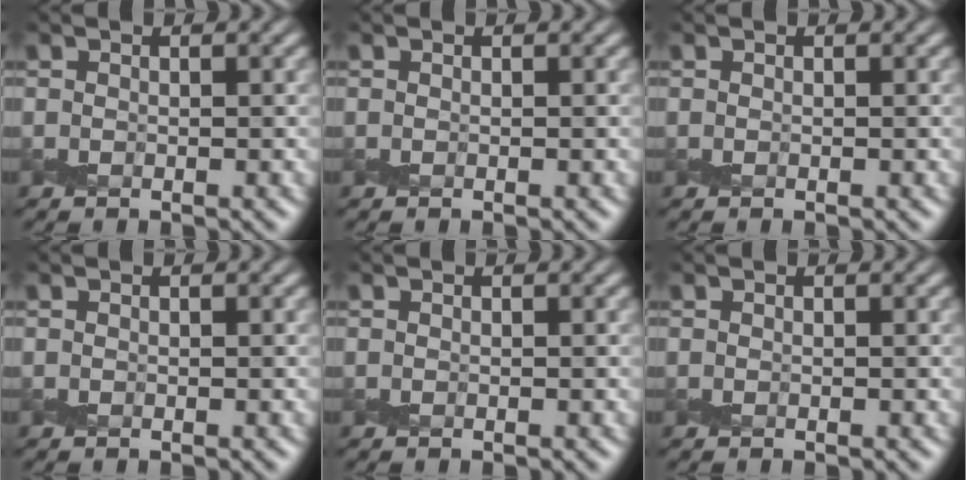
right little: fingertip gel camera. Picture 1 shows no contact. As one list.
[{"total": 0.0}, {"total": 0.0}, {"total": 0.0}, {"total": 0.0}, {"total": 0.0}]